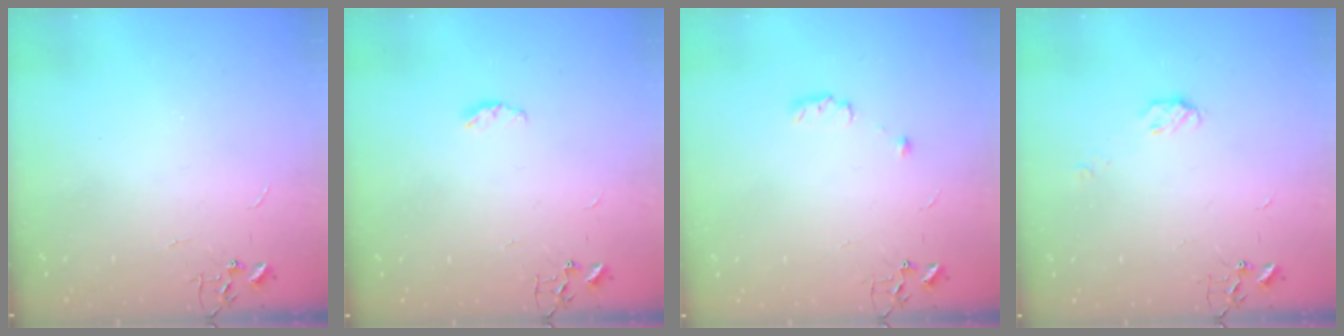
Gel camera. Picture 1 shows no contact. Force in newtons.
{"total": 4.1, "press": 4.1, "slide": 0.6}
{"total": 6.1, "press": 5.9, "slide": 1.6}
{"total": 4.8, "press": 4.8, "slide": 0.7}